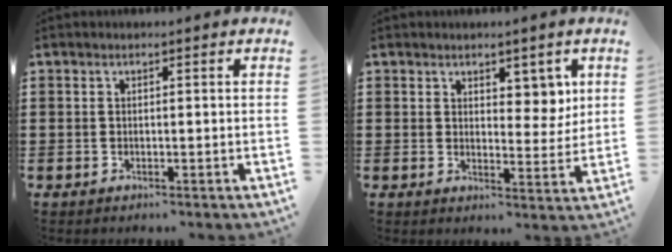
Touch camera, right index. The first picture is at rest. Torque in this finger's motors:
{"motor_torque": [-0.21, 0.34, 0.09, 0.01]}